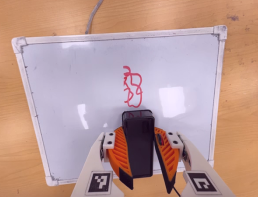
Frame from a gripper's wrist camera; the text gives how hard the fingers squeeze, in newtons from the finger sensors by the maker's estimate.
{"total": 10.6, "left": 10.4, "right": 10.7}